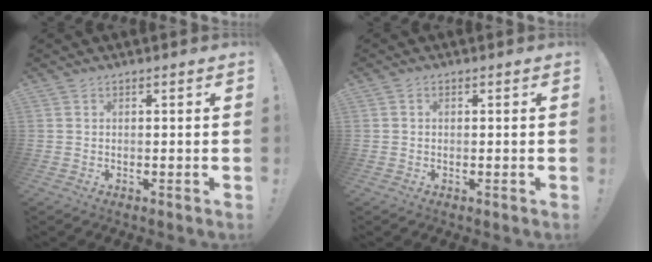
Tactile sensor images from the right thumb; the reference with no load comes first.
{"total": 0.7, "force": [-0.1, 0.6, 0.2], "torque": [-0.006, 0.003, -0.002]}